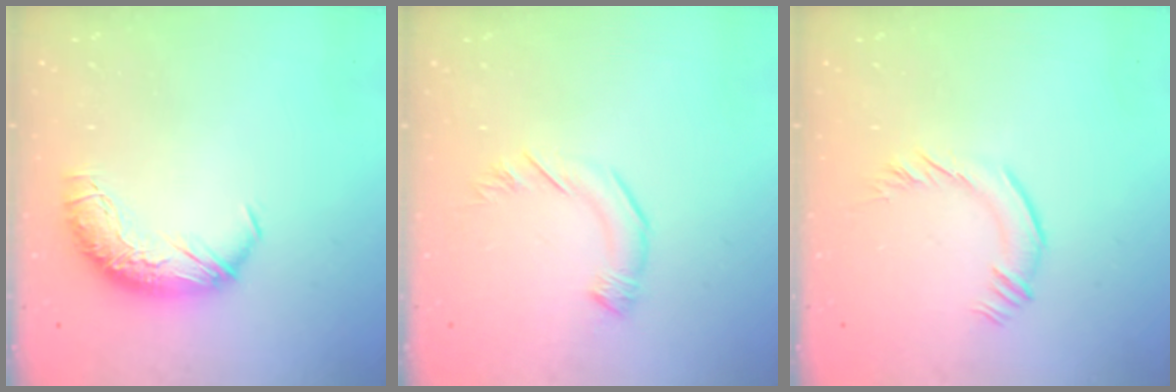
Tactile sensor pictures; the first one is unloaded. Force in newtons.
{"total": 4.3, "press": 4.2, "slide": 0.6}
{"total": 1.7, "press": 1.4, "slide": 0.8}